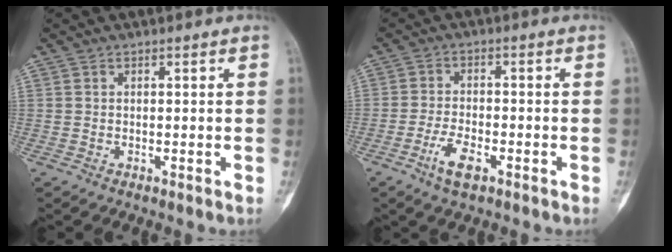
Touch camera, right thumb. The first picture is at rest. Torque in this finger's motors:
{"motor_torque": [-0.41, -0.16, 0.33, 0.07, -0.09]}